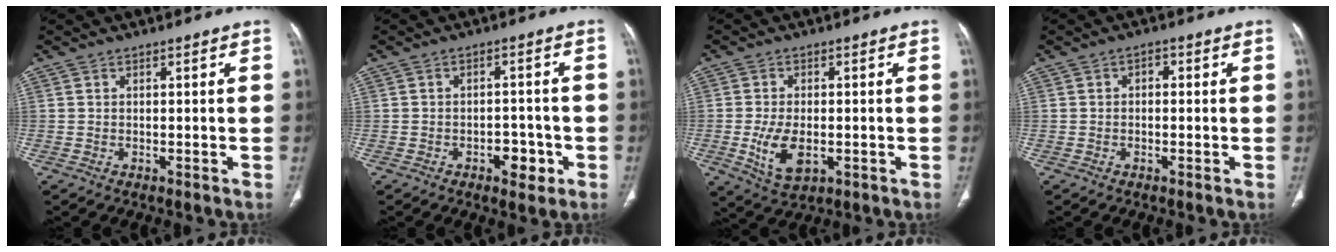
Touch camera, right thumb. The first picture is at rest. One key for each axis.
{"total": 4.9, "fx": -2.1, "fy": 2.9, "fz": 3.3, "tx": -0.025, "ty": 0.016, "tz": -0.026}
{"total": 7.3, "fx": -1.5, "fy": 4.0, "fz": 5.9, "tx": -0.113, "ty": -0.007, "tz": -0.019}
{"total": 1.5, "fx": 0.0, "fy": 1.1, "fz": 1.1, "tx": -0.012, "ty": 0.009, "tz": -0.005}